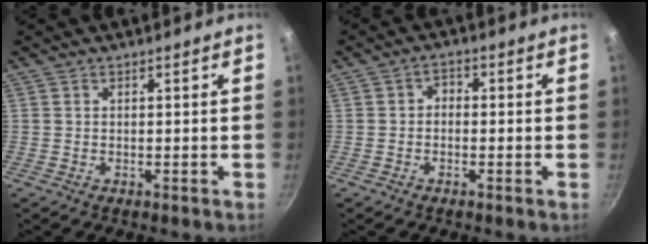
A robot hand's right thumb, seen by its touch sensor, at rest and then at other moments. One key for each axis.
{"total": 2.2, "fx": -0.4, "fy": 1.7, "fz": 1.3, "tx": -0.015, "ty": 0.013, "tz": -0.011}